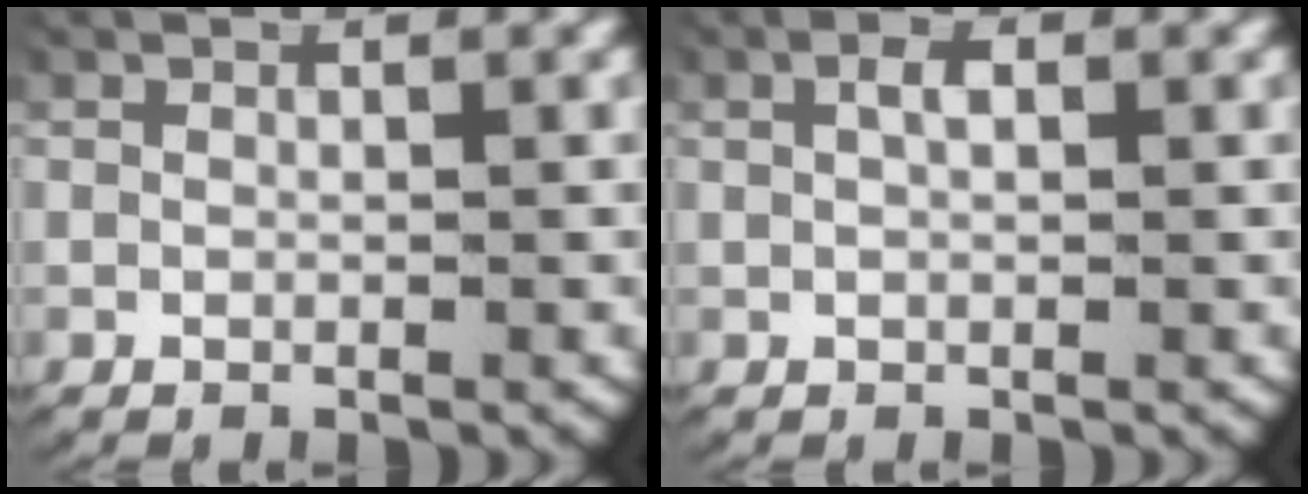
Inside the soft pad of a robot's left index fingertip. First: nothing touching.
{"total": 1.4, "force": [0.4, 0.6, 1.2], "torque": [-0.023, 0.000, 0.008]}